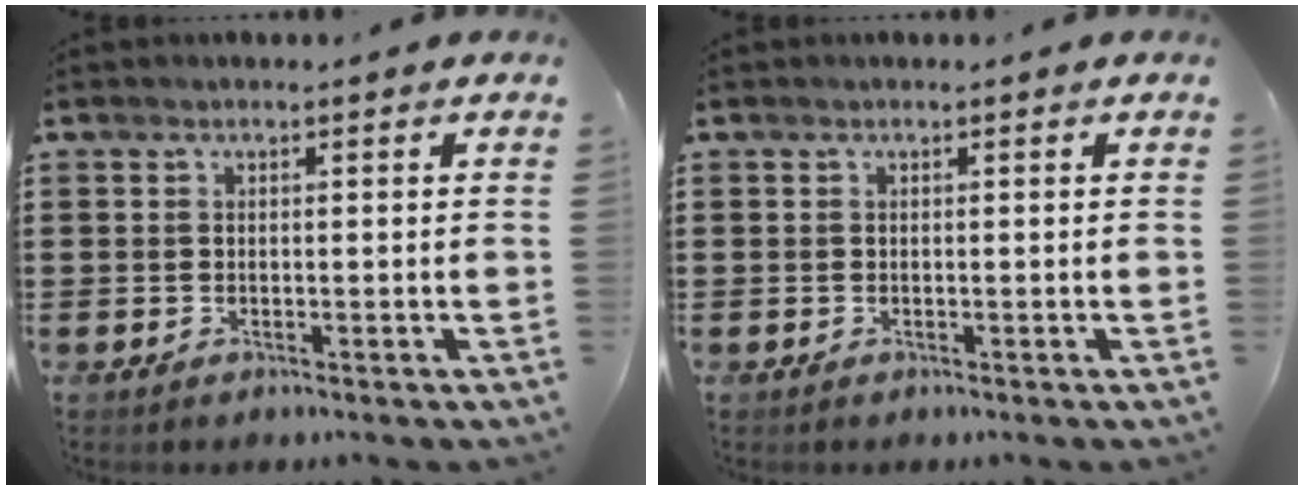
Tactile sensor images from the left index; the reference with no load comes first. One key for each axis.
{"total": 0.0}